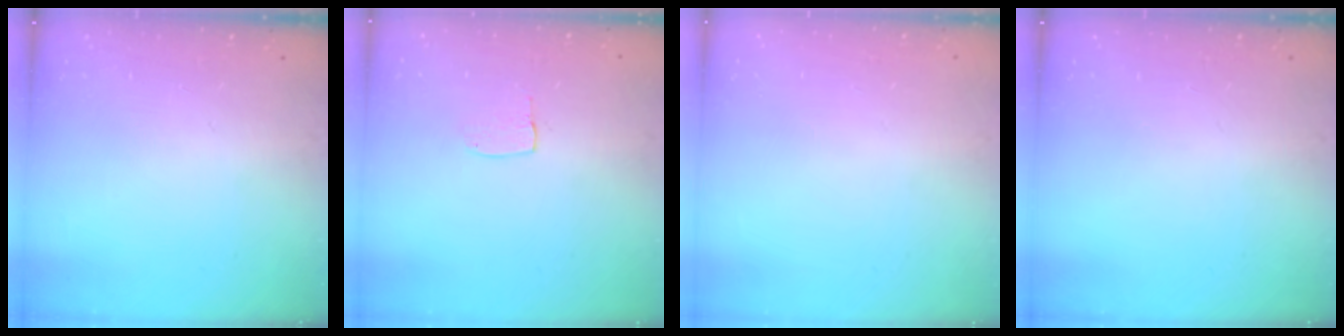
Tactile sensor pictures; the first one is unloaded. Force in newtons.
{"total": 3.4, "press": 3.4, "slide": 0.2}
{"total": 0.0}
{"total": 0.0}